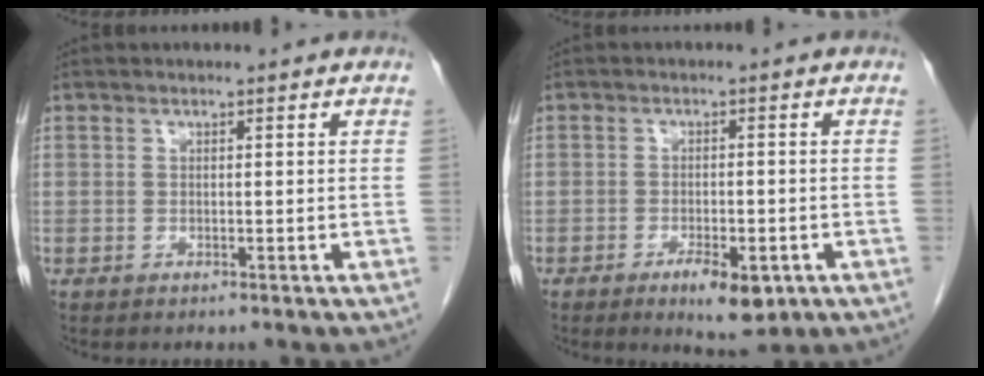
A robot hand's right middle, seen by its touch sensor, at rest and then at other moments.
{"total": 5.8, "force": [-2.8, 1.9, 4.7], "torque": [-0.072, -0.006, -0.033]}